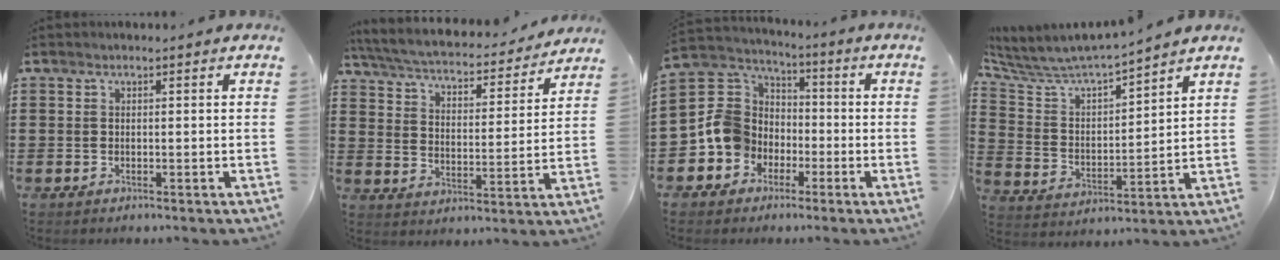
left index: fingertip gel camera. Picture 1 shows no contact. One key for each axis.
{"total": 4.5, "fx": 4.2, "fy": 0.1, "fz": 1.5, "tx": -0.052, "ty": -0.032, "tz": 0.064}
{"total": 9.8, "fx": -2.7, "fy": 8.8, "fz": 3.1, "tx": -0.115, "ty": 0.009, "tz": -0.053}
{"total": 5.7, "fx": 5.5, "fy": 1.0, "fz": 1.4, "tx": -0.060, "ty": -0.042, "tz": 0.089}